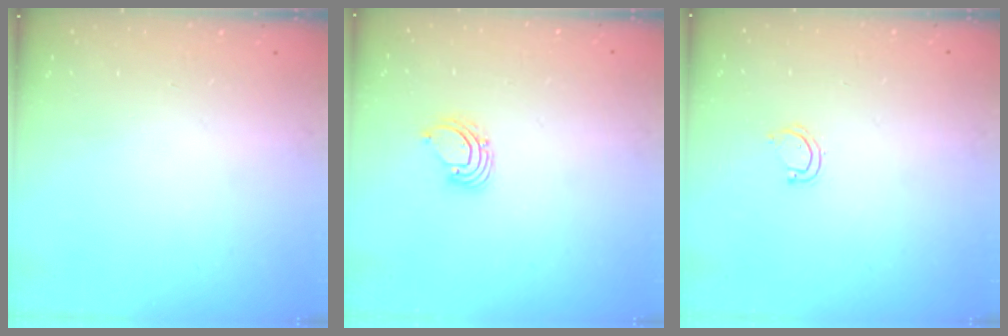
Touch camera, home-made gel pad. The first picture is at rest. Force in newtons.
{"total": 3.1, "press": 3.1, "slide": 0.2}
{"total": 4.3, "press": 4.3, "slide": 0.4}